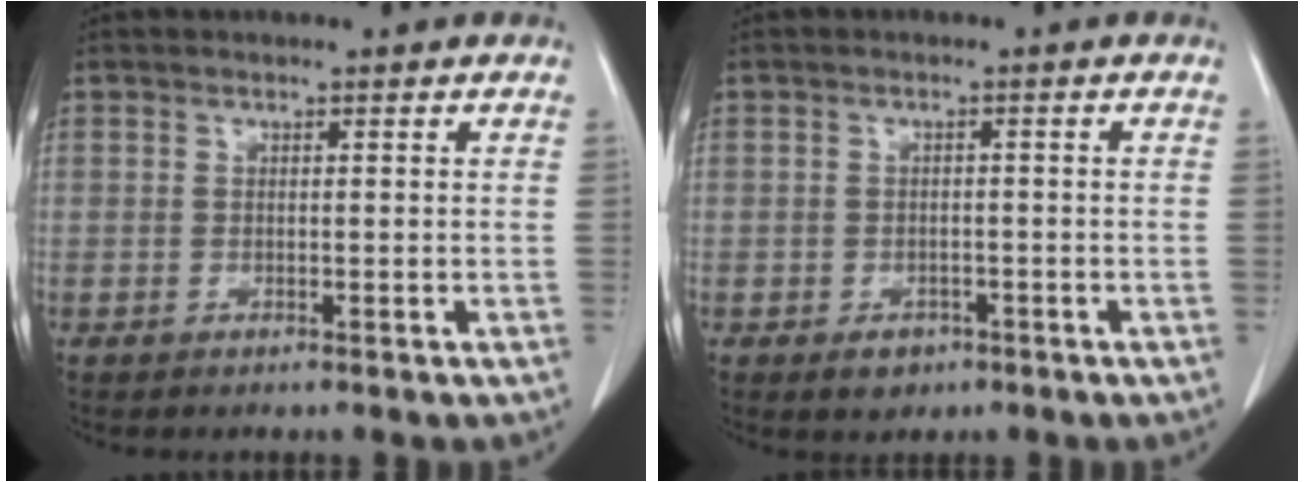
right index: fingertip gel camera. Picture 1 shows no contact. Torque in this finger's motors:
{"motor_torque": [-0.45, -0.43, -0.26, -0.10]}